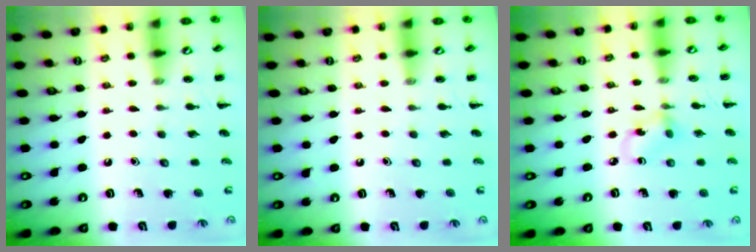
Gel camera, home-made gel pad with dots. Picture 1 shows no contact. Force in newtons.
{"total": 0.0}
{"total": 3.7, "press": 3.6, "slide": 0.7}